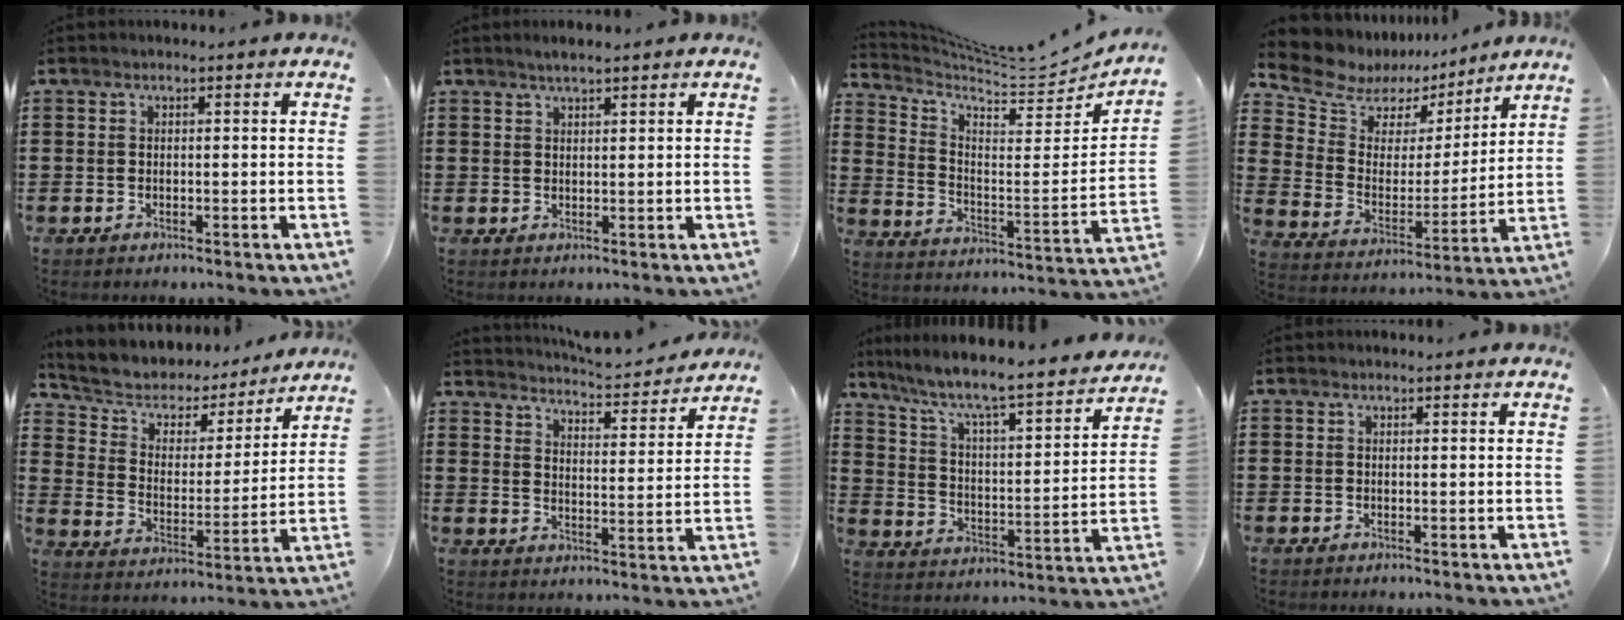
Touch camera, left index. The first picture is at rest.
{"total": 1.7, "force": [1.5, 0.2, 0.9], "torque": [-0.018, 0.004, 0.027]}
{"total": 6.0, "force": [5.6, 0.5, 1.9], "torque": [-0.068, -0.053, 0.093]}
{"total": 8.2, "force": [6.5, 4.8, 1.6], "torque": [-0.078, -0.041, 0.116]}
{"total": 4.9, "force": [3.8, 3.0, 0.8], "torque": [-0.048, -0.026, 0.058]}
{"total": 4.2, "force": [4.2, -0.3, 0.5], "torque": [-0.025, -0.040, 0.066]}
{"total": 6.3, "force": [5.3, 0.3, 3.4], "torque": [-0.090, -0.050, 0.078]}
{"total": 0.0}